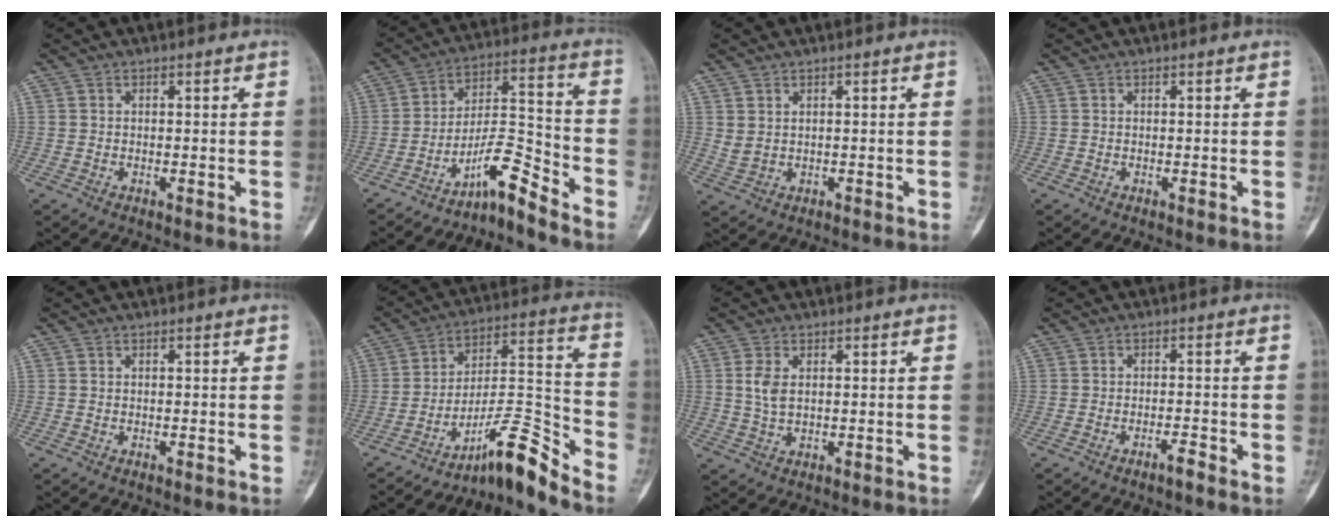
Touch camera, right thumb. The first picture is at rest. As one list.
[{"total": 8.7, "force": [-7.1, 1.4, 4.8], "torque": [-0.083, 0.097, -0.127]}, {"total": 2.0, "force": [0.8, 1.2, 1.4], "torque": [-0.025, 0.000, 0.023]}, {"total": 0.0}, {"total": 0.0}, {"total": 11.9, "force": [-9.9, 1.4, 6.5], "torque": [-0.097, 0.121, -0.166]}, {"total": 4.0, "force": [0.9, 2.2, 3.3], "torque": [-0.072, -0.003, 0.021]}, {"total": 1.6, "force": [-1.3, 0.1, 0.9], "torque": [-0.016, 0.009, -0.024]}]